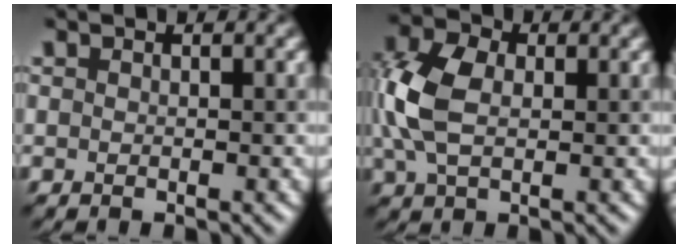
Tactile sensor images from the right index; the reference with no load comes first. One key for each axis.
{"total": 6.5, "fx": 0.7, "fy": 4.3, "fz": 4.8, "tx": -0.123, "ty": 0.008, "tz": 0.006}